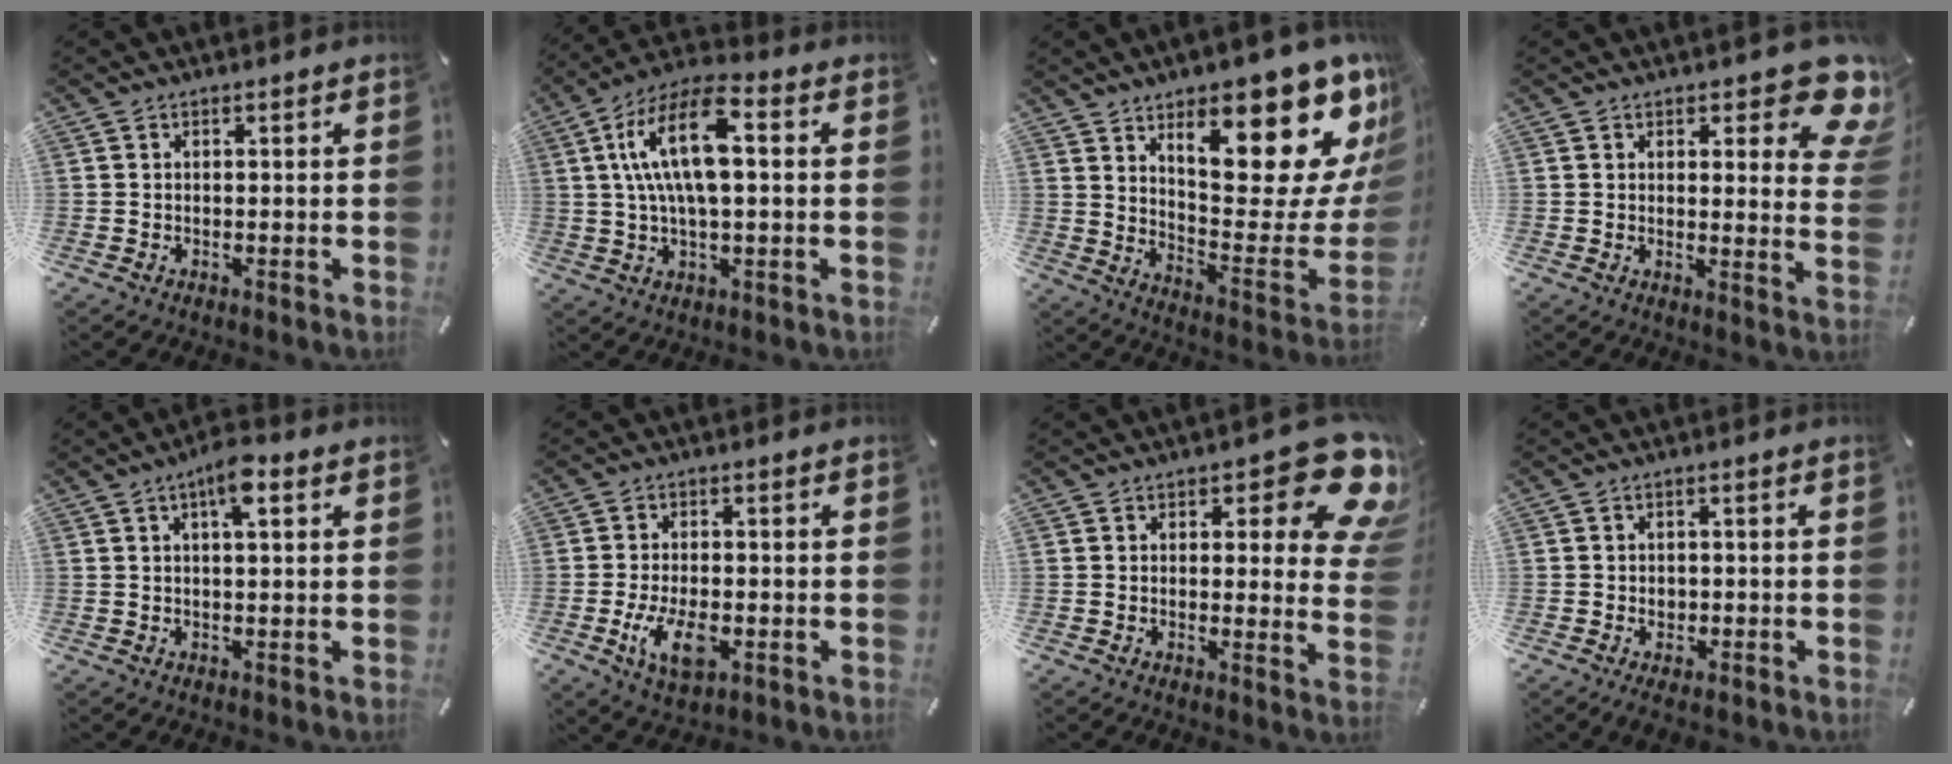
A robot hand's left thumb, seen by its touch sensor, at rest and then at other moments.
{"total": 15.0, "force": [2.7, 6.6, 13.1], "torque": [-0.278, 0.001, 0.046]}
{"total": 22.4, "force": [14.2, 8.2, 15.3], "torque": [-0.173, -0.118, 0.228]}
{"total": 11.5, "force": [7.2, 4.6, 7.7], "torque": [-0.079, -0.052, 0.121]}
{"total": 5.7, "force": [2.5, 1.7, 4.8], "torque": [-0.084, 0.002, 0.037]}
{"total": 8.5, "force": [-2.5, 4.4, 6.8], "torque": [-0.147, -0.006, -0.047]}
{"total": 14.9, "force": [7.3, 5.9, 11.5], "torque": [-0.142, -0.049, 0.123]}
{"total": 2.3, "force": [-0.7, 1.9, 1.2], "torque": [-0.023, 0.006, -0.015]}